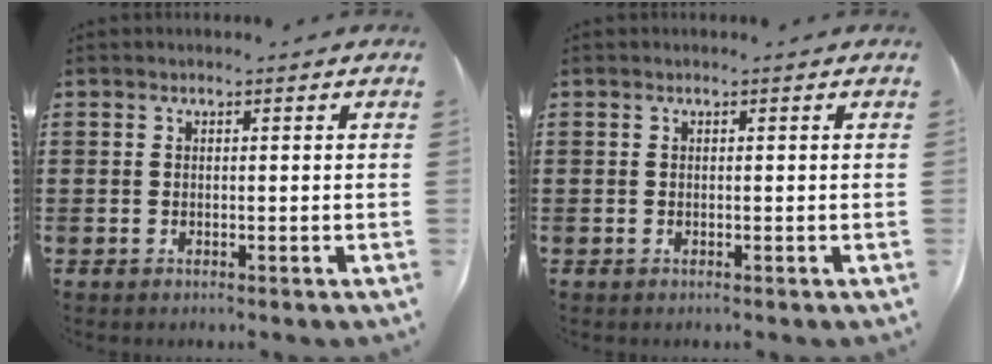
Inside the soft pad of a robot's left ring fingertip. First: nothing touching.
{"total": 0.0}